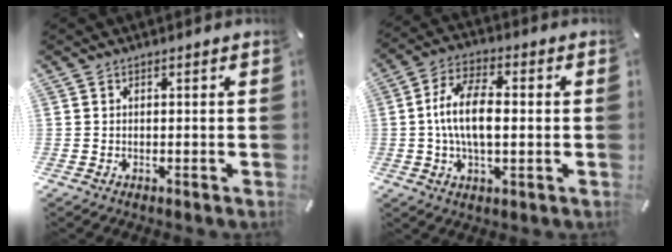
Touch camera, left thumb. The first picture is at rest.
{"total": 10.5, "force": [0.0, 4.9, 9.3], "torque": [-0.190, 0.006, -0.002]}